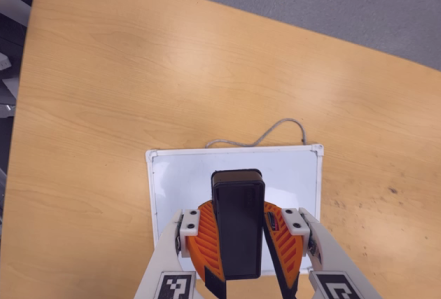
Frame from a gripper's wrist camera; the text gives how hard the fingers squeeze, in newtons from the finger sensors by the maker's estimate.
{"total": 9.8, "left": 10.0, "right": 9.6}